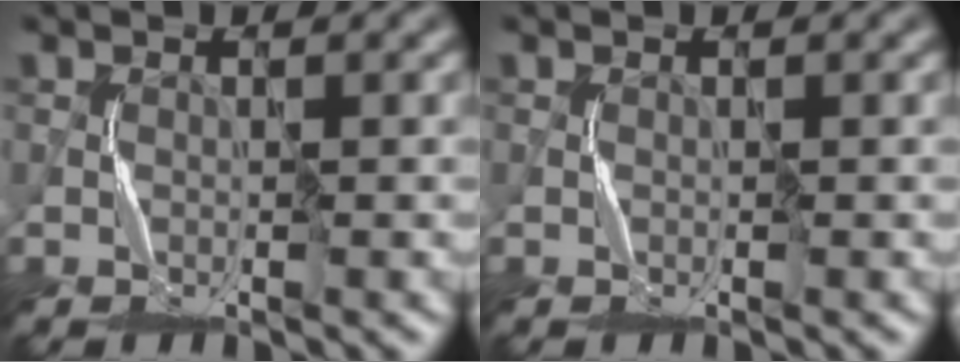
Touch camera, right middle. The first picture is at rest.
{"total": 0.0}